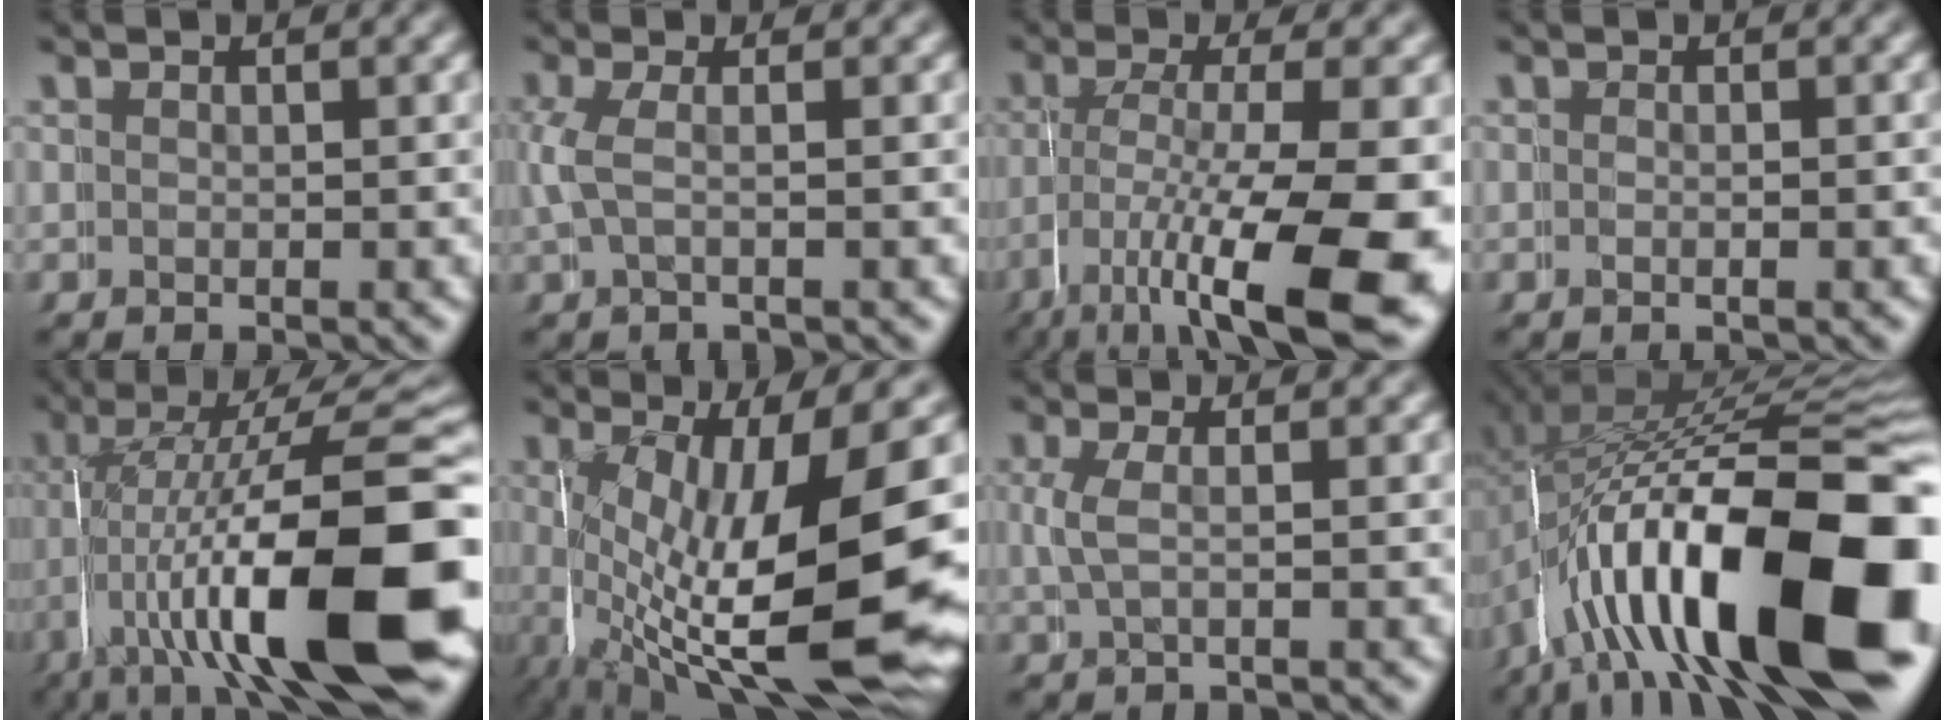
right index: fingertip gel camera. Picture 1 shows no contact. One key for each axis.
{"total": 1.6, "fx": 0.4, "fy": 0.9, "fz": 1.3, "tx": -0.044, "ty": 0.001, "tz": 0.004}
{"total": 9.2, "fx": -2.9, "fy": 2.8, "fz": 8.3, "tx": -0.143, "ty": -0.031, "tz": -0.032}
{"total": 0.0}
{"total": 14.8, "fx": -1.7, "fy": 5.1, "fz": 13.8, "tx": -0.214, "ty": -0.009, "tz": -0.018}
{"total": 14.8, "fx": -3.8, "fy": 6.0, "fz": 13.0, "tx": -0.221, "ty": -0.046, "tz": -0.030}
{"total": 1.0, "fx": 0.5, "fy": 0.4, "fz": 0.8, "tx": -0.031, "ty": -0.001, "tz": 0.007}
{"total": 20.3, "fx": -5.4, "fy": 9.7, "fz": 16.9, "tx": -0.285, "ty": -0.027, "tz": -0.068}